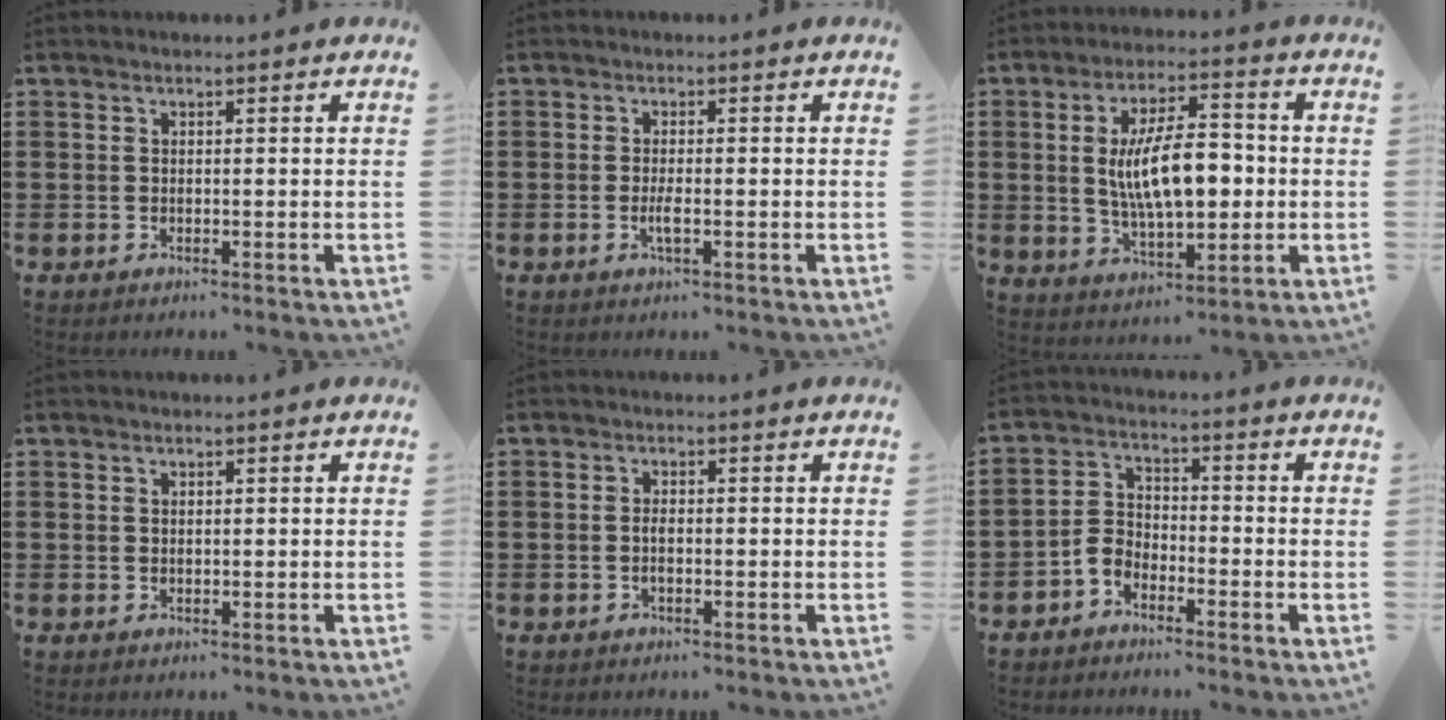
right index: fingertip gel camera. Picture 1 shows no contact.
{"total": 2.2, "force": [-0.7, 0.4, 2.1], "torque": [-0.052, -0.005, -0.017]}
{"total": 11.0, "force": [0.3, 4.8, 9.9], "torque": [-0.178, 0.004, -0.001]}
{"total": 0.6, "force": [0.4, 0.4, 0.3], "torque": [-0.007, 0.003, 0.007]}
{"total": 1.5, "force": [-0.3, 0.4, 1.4], "torque": [-0.028, -0.005, -0.003]}
{"total": 3.6, "force": [-2.6, 2.1, 1.2], "torque": [-0.043, 0.006, -0.057]}